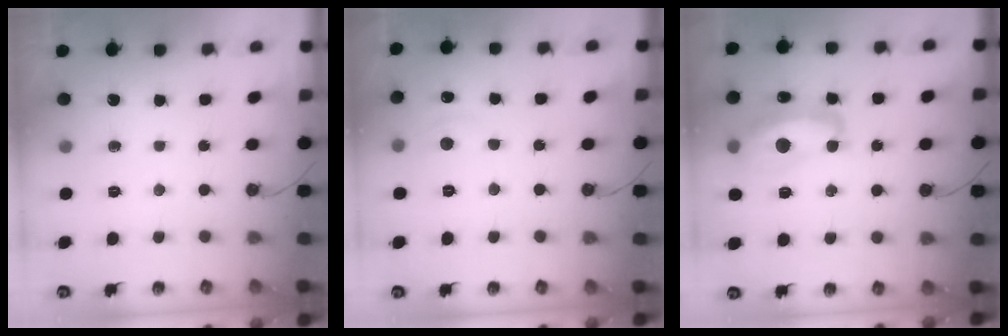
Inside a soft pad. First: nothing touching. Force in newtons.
{"total": 0.9, "press": 0.3, "slide": 0.8}
{"total": 9.1, "press": 9.1, "slide": 0.7}